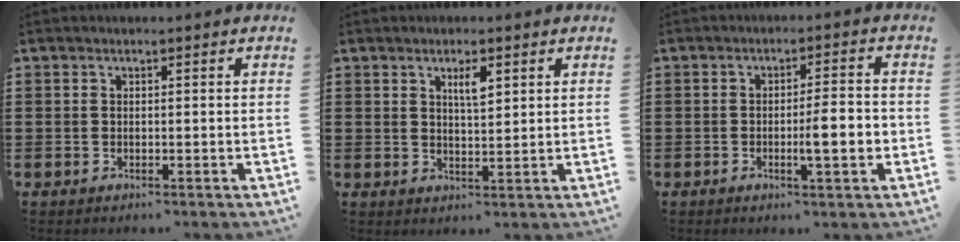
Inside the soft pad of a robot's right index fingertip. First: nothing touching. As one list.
[{"total": 3.1, "force": [1.6, 0.8, 2.5], "torque": [-0.038, -0.002, 0.022]}, {"total": 5.6, "force": [-1.2, 0.8, 5.4], "torque": [-0.082, -0.004, -0.024]}]